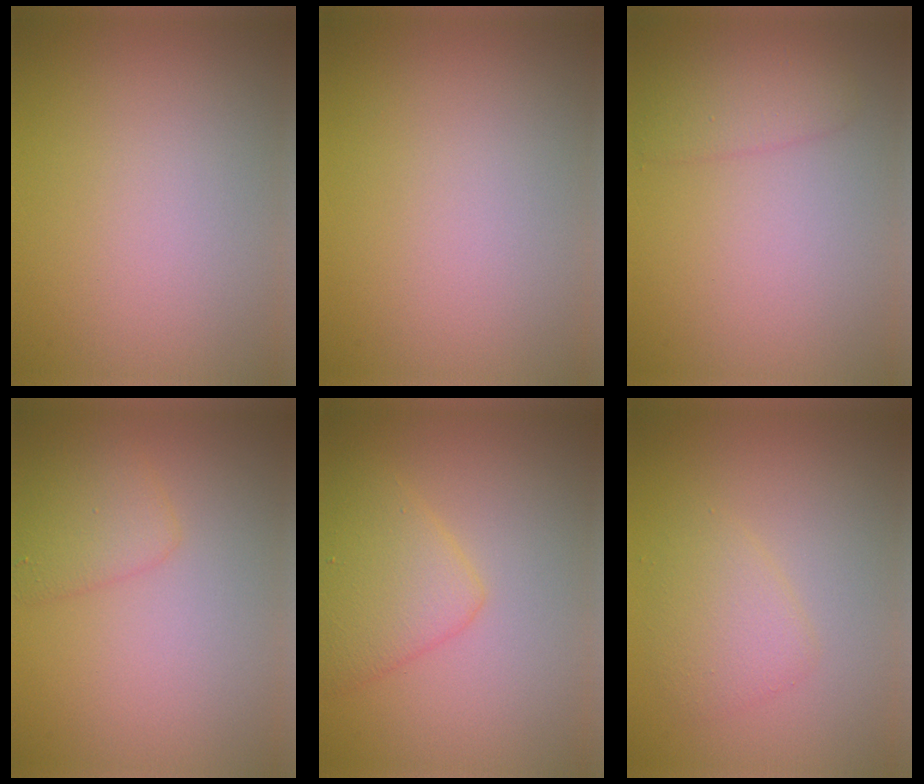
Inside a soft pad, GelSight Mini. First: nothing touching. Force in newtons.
{"total": 0.0}
{"total": 2.3, "press": 2.3, "slide": 0.1}
{"total": 2.4, "press": 2.4, "slide": 0.1}
{"total": 4.1, "press": 4.1, "slide": 0.2}
{"total": 2.4, "press": 2.4, "slide": 0.1}